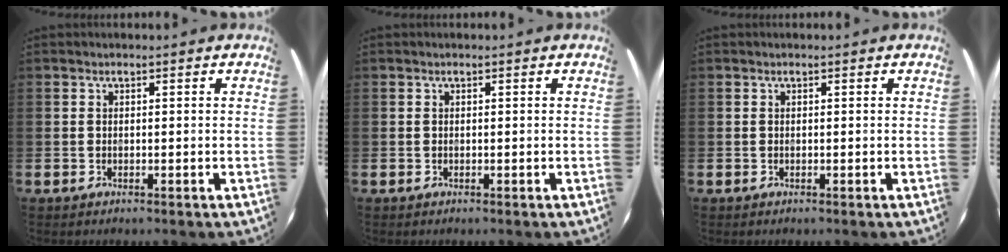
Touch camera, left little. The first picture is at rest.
{"total": 0.0}
{"total": 0.0}